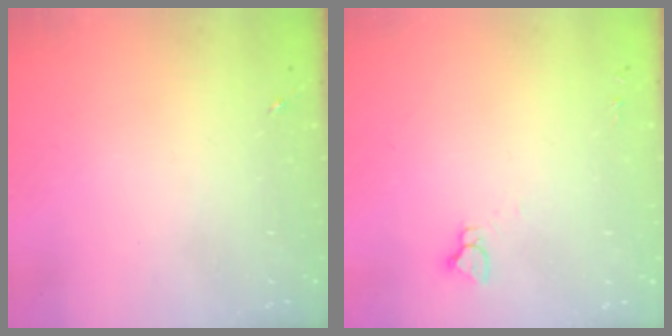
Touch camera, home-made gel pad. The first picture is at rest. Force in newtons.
{"total": 2.9, "press": 2.9, "slide": 0.2}